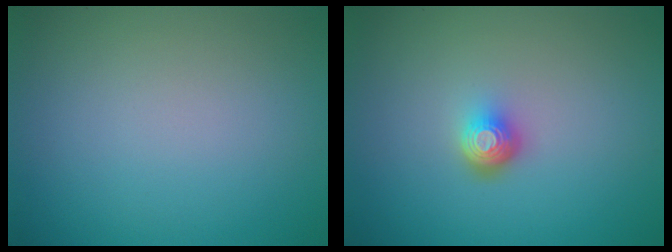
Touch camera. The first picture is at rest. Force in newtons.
{"total": 2.2, "press": 1.5, "slide": 1.6}